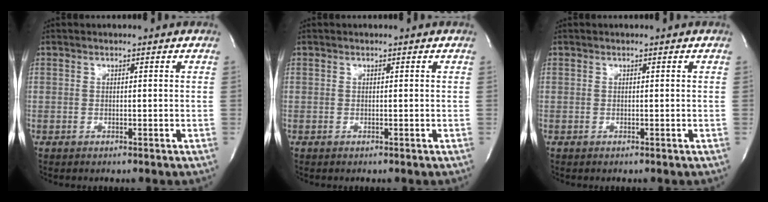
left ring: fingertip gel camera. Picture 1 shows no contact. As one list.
[{"total": 0.0}, {"total": 0.0}]